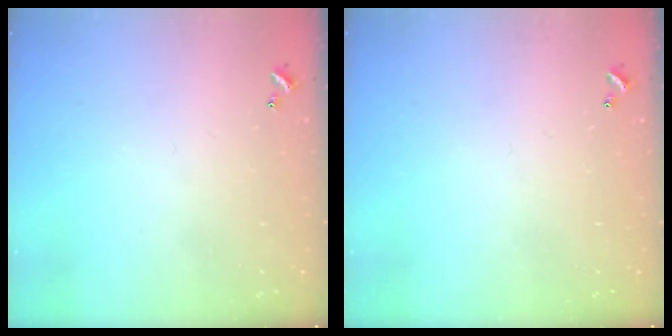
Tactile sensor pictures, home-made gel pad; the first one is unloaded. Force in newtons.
{"total": 0.0}